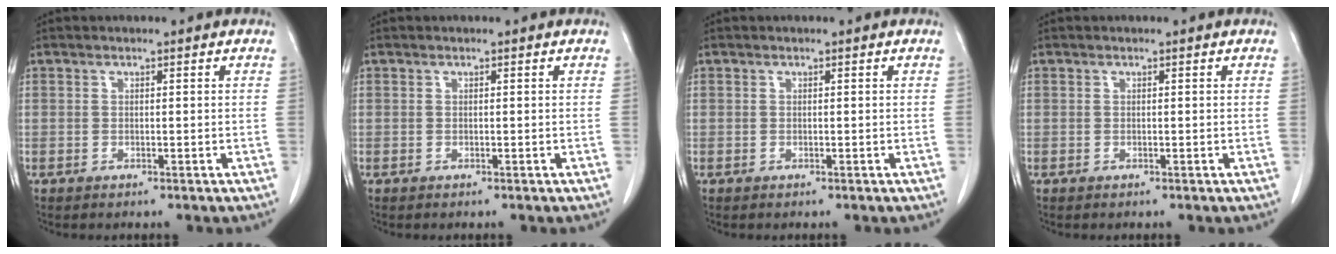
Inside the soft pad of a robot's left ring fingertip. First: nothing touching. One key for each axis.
{"total": 0.0}
{"total": 0.0}
{"total": 0.0}